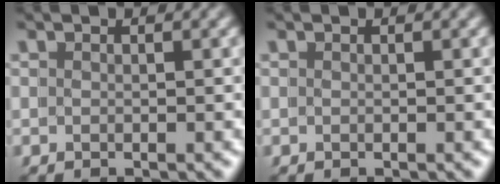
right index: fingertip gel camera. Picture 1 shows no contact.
{"total": 0.0}